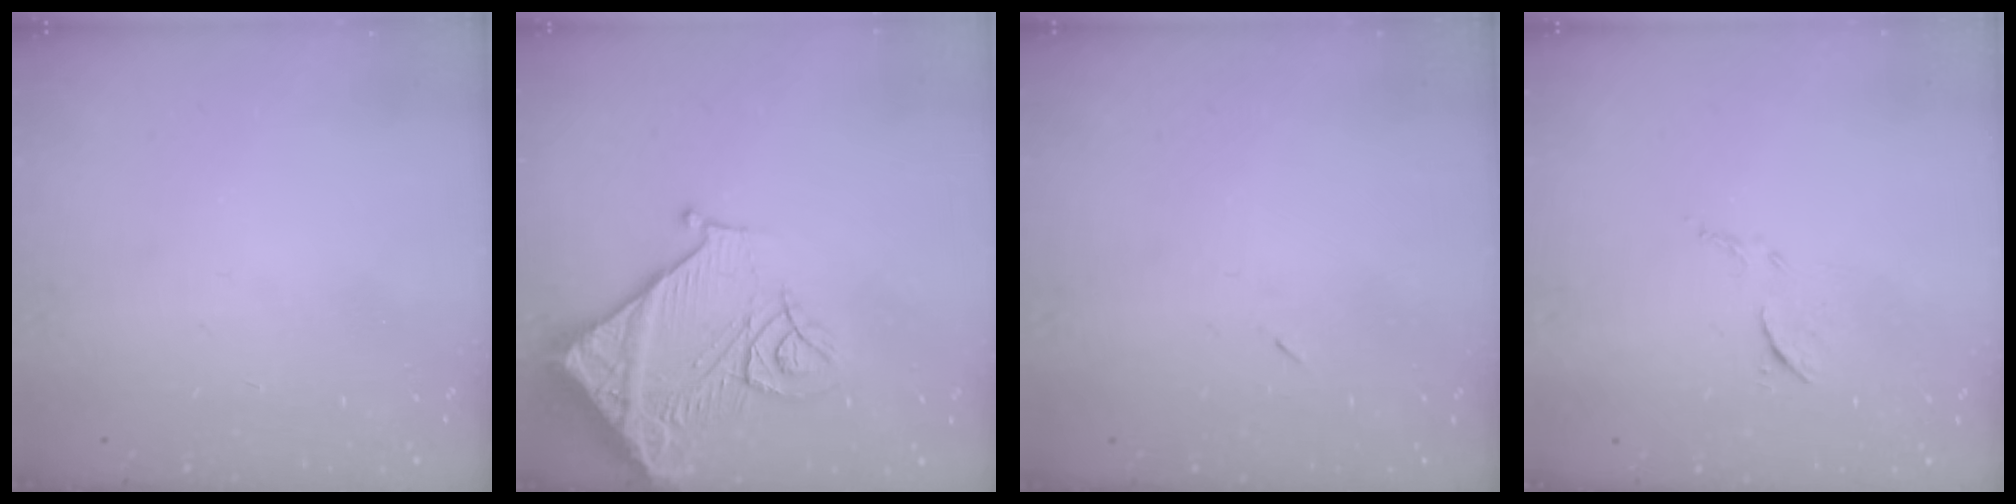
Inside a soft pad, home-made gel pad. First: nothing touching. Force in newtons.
{"total": 15.3, "press": 15.2, "slide": 1.9}
{"total": 2.6, "press": 2.3, "slide": 1.2}
{"total": 6.9, "press": 6.9, "slide": 0.4}